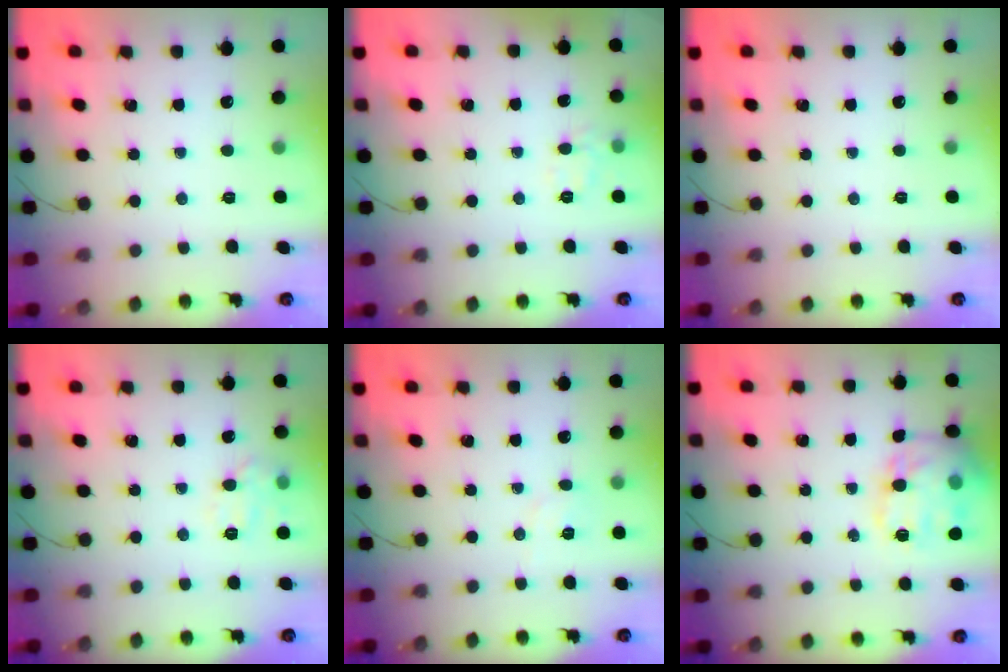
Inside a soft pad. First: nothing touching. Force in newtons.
{"total": 4.4, "press": 4.1, "slide": 1.6}
{"total": 0.0}
{"total": 8.0, "press": 8.0, "slide": 0.4}
{"total": 4.0, "press": 3.8, "slide": 1.4}
{"total": 18.0, "press": 18.0, "slide": 1.3}